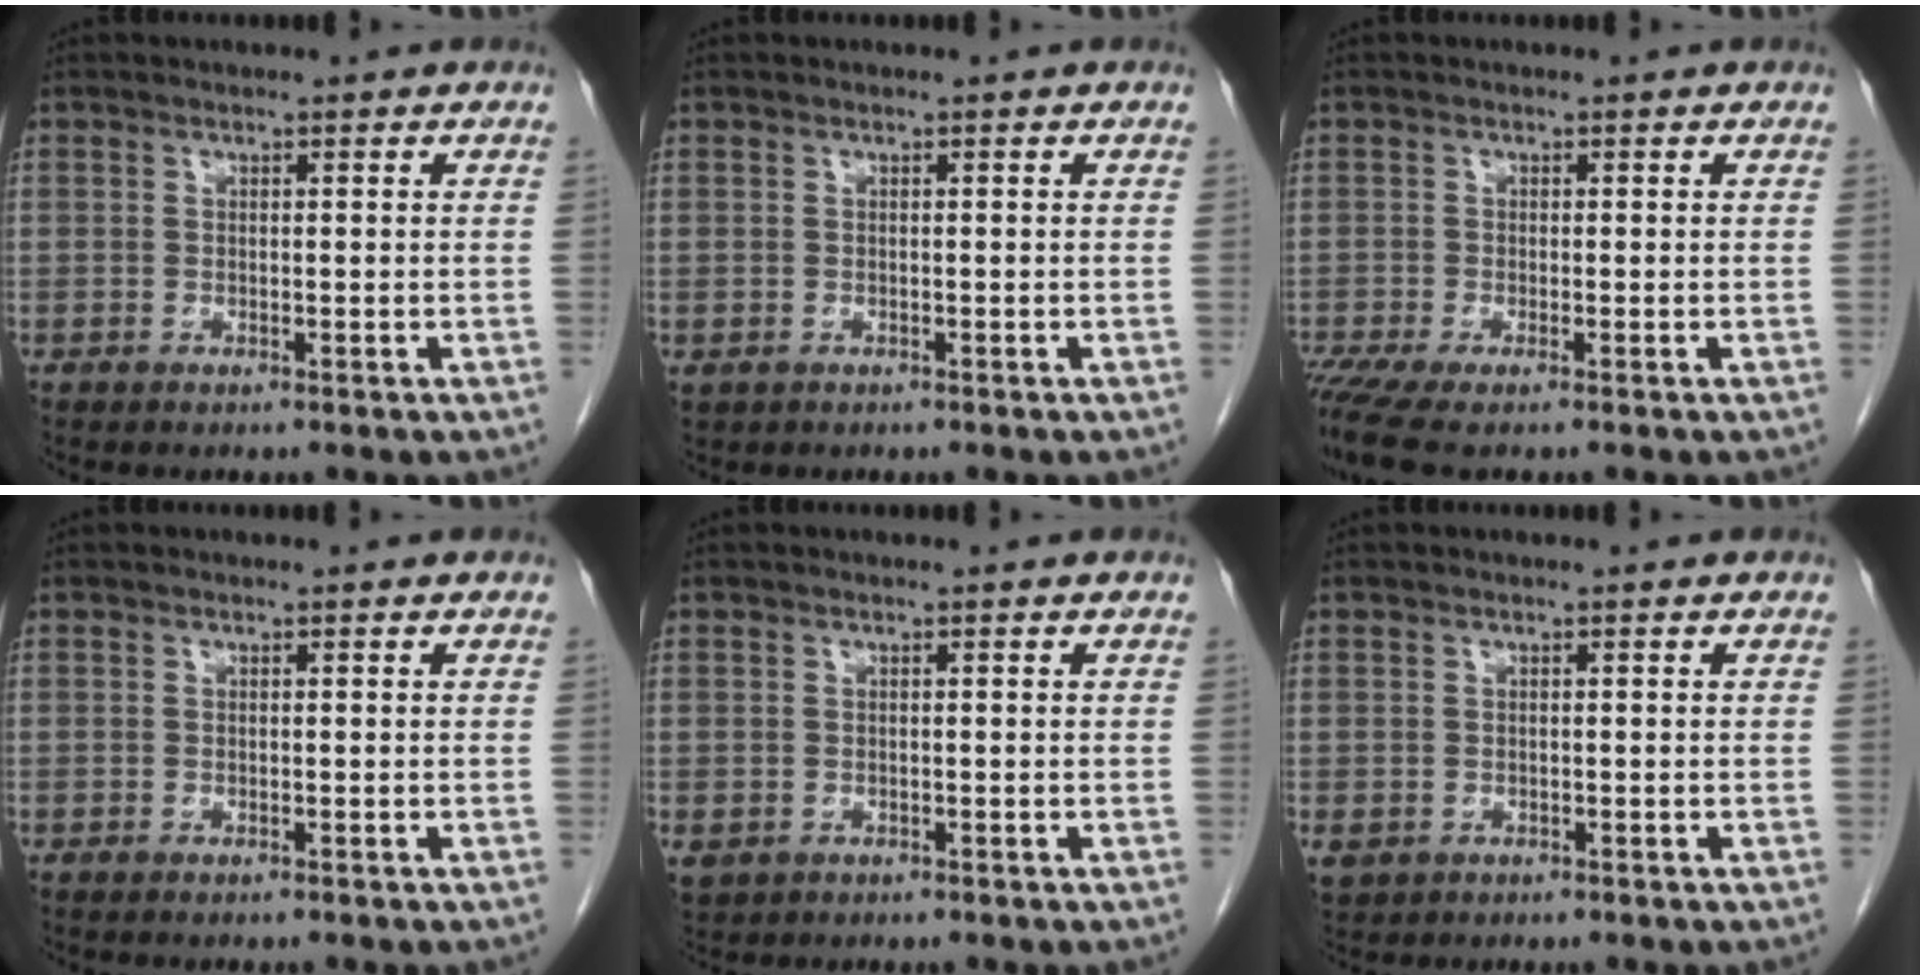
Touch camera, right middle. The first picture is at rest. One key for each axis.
{"total": 0.6, "fx": -0.2, "fy": 0.6, "fz": 0.1, "tx": -0.005, "ty": 0.004, "tz": 0.005}
{"total": 4.1, "fx": -2.9, "fy": 0.4, "fz": 2.9, "tx": -0.056, "ty": -0.012, "tz": -0.056}
{"total": 0.9, "fx": -0.8, "fy": 0.2, "fz": 0.4, "tx": -0.008, "ty": -0.002, "tz": -0.009}
{"total": 2.0, "fx": -0.7, "fy": 1.8, "fz": 0.7, "tx": -0.016, "ty": -0.001, "tz": 0.000}
{"total": 1.9, "fx": -0.6, "fy": 1.7, "fz": 0.7, "tx": -0.015, "ty": 0.001, "tz": 0.002}